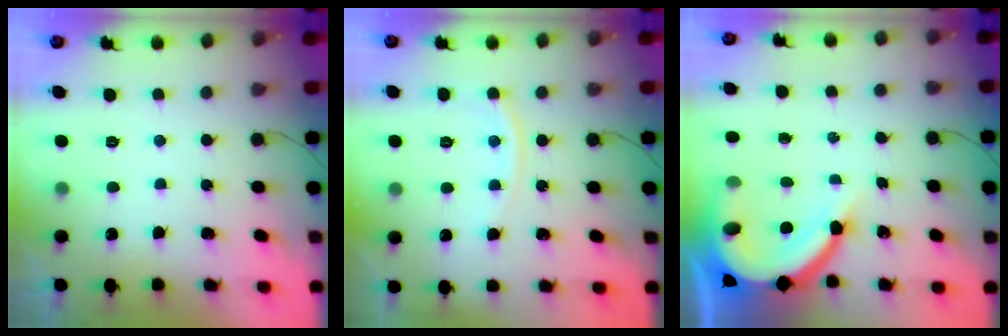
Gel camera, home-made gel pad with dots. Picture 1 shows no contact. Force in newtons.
{"total": 7.0, "press": 7.0, "slide": 0.9}
{"total": 15.4, "press": 15.3, "slide": 1.8}